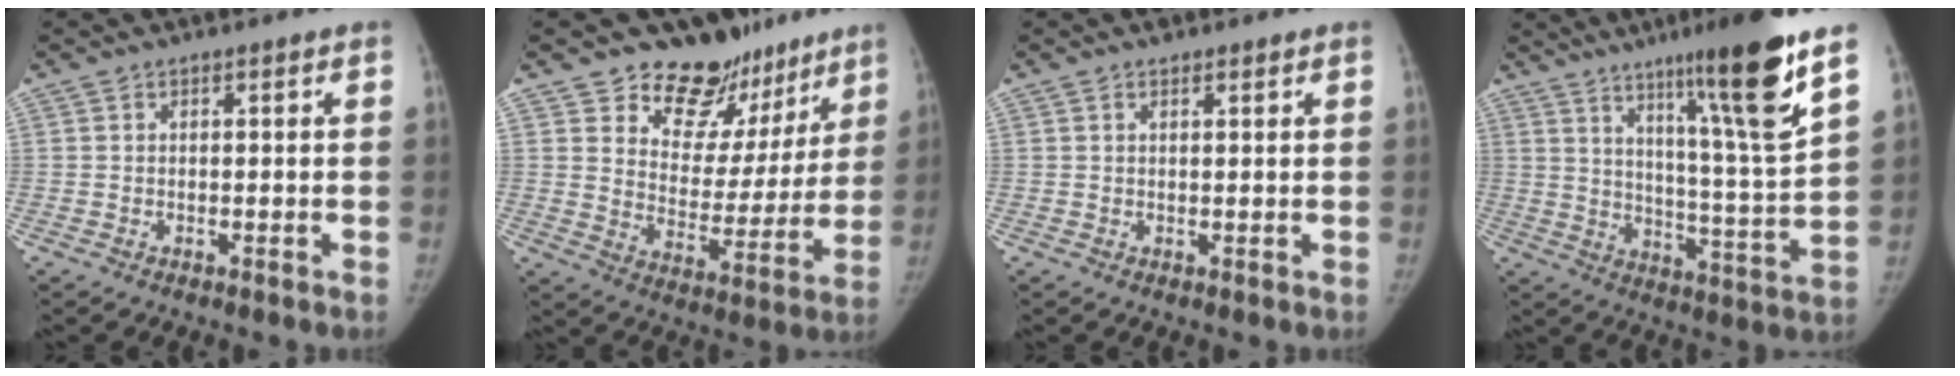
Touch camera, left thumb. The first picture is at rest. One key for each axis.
{"total": 16.5, "fx": 12.5, "fy": 9.9, "fz": 4.5, "tx": -0.003, "ty": -0.084, "tz": 0.176}
{"total": 1.5, "fx": 1.1, "fy": 0.6, "fz": 0.7, "tx": -0.007, "ty": -0.005, "tz": 0.016}
{"total": 18.9, "fx": 11.2, "fy": 0.6, "fz": 15.2, "tx": -0.214, "ty": -0.062, "tz": 0.174}